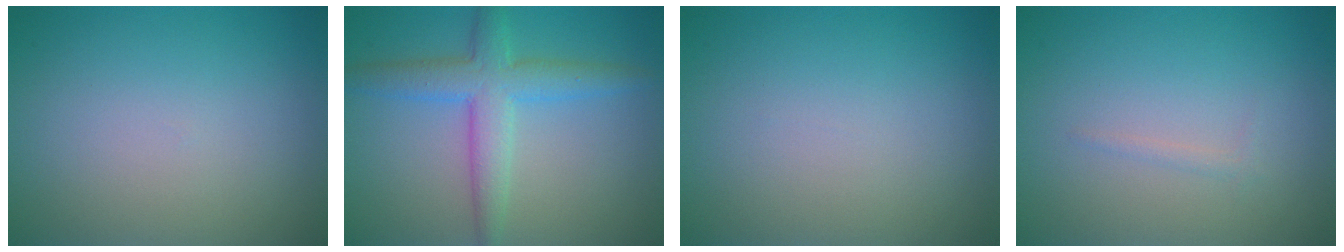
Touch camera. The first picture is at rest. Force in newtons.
{"total": 4.6, "press": 4.6, "slide": 0.1}
{"total": 0.0}
{"total": 0.6, "press": 0.6, "slide": 0.0}